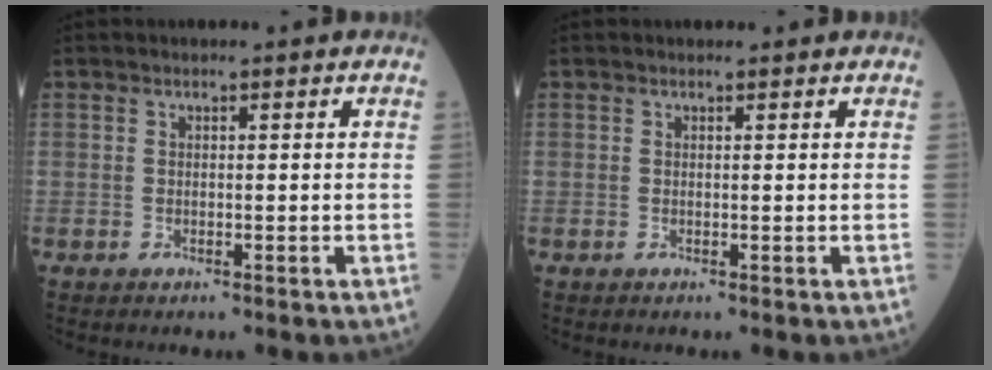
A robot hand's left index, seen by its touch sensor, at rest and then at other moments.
{"total": 0.5, "force": [0.5, 0.0, 0.1], "torque": [-0.006, 0.007, 0.010]}